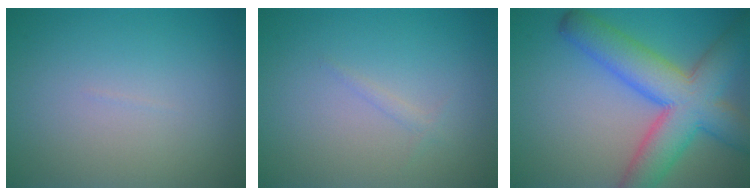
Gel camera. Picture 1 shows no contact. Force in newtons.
{"total": 0.7, "press": 0.7, "slide": 0.1}
{"total": 9.5, "press": 9.5, "slide": 0.4}